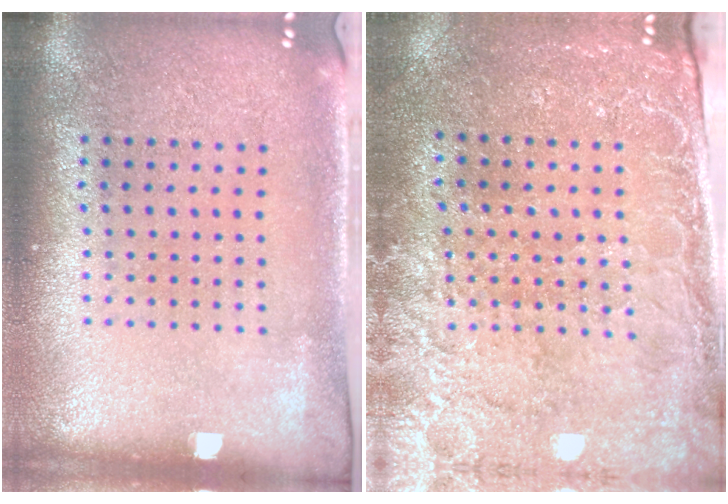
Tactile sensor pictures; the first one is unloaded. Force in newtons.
{"total": 3.0, "press": 2.8, "slide": 1.1}